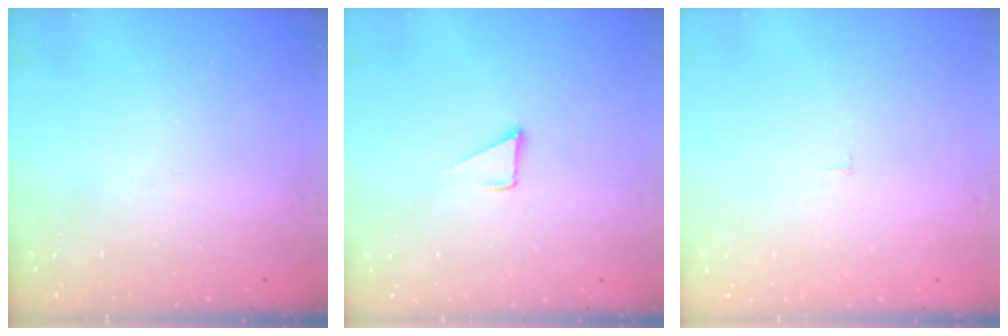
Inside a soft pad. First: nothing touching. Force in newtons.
{"total": 3.6, "press": 3.6, "slide": 0.3}
{"total": 1.6, "press": 1.6, "slide": 0.1}